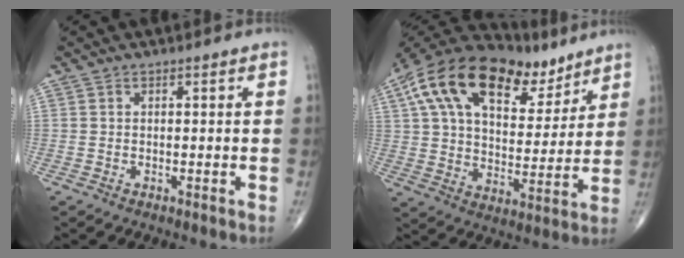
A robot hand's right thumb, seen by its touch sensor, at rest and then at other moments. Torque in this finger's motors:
{"motor_torque": [0.12, 3.79, 1.61, 1.16, 0.34]}